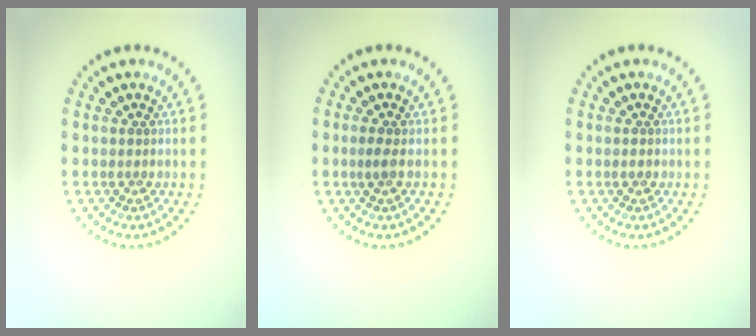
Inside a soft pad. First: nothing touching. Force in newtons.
{"total": 0.9, "press": 0.7, "slide": 0.5}
{"total": 0.6, "press": 0.6, "slide": 0.2}